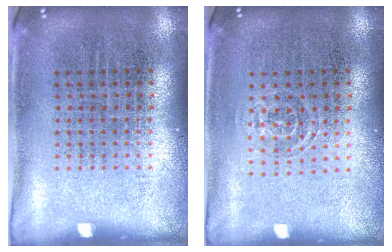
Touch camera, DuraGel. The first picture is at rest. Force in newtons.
{"total": 0.9, "press": 0.6, "slide": 0.6}